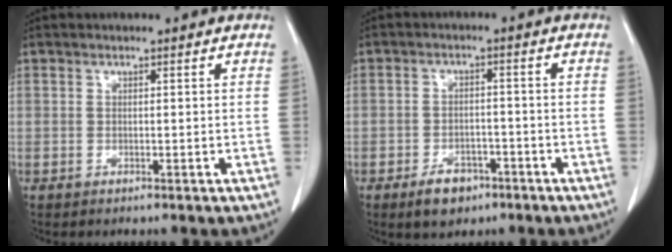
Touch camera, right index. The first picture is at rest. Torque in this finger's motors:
{"motor_torque": [-0.02, 0.00, -0.17, -0.04]}